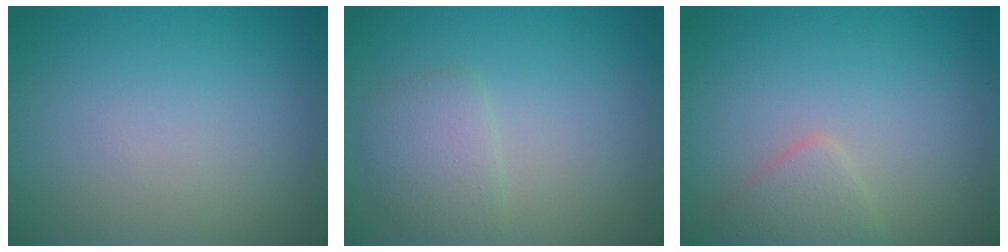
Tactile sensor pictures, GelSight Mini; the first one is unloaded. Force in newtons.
{"total": 2.4, "press": 2.4, "slide": 0.0}
{"total": 1.7, "press": 1.7, "slide": 0.1}